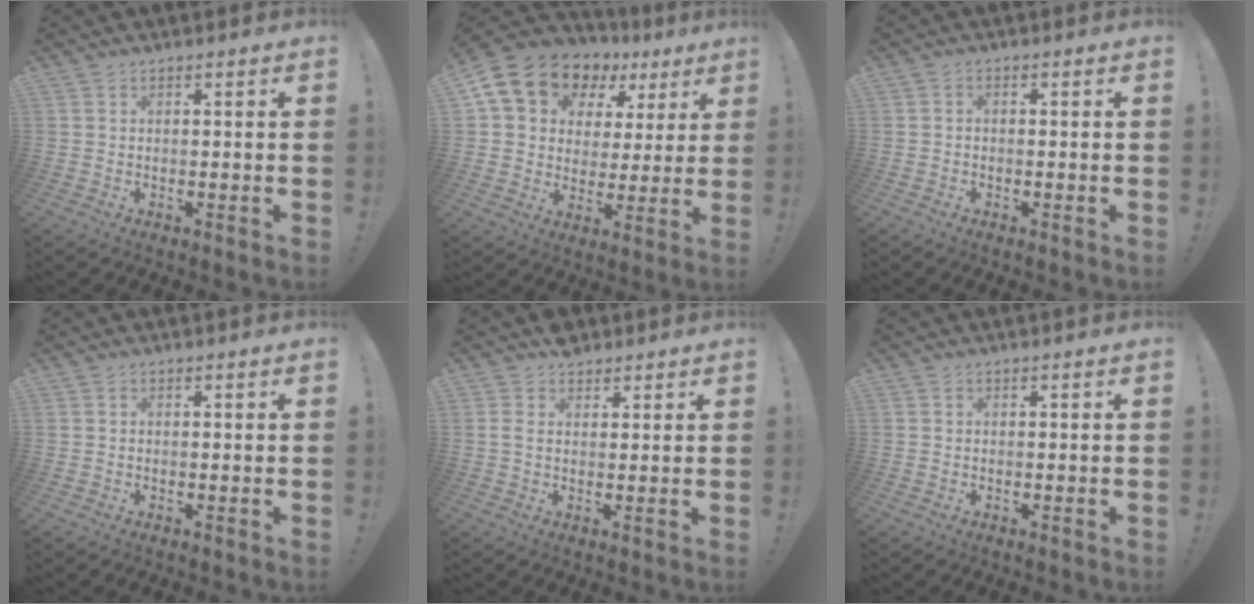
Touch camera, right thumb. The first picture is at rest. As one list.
[{"total": 14.3, "force": [7.9, 10.1, 6.4], "torque": [-0.107, -0.042, 0.153]}, {"total": 1.1, "force": [-1.0, 0.3, 0.4], "torque": [-0.012, 0.006, -0.017]}, {"total": 0.0}, {"total": 4.0, "force": [2.4, 2.5, 2.0], "torque": [-0.033, -0.006, 0.044]}, {"total": 0.0}]